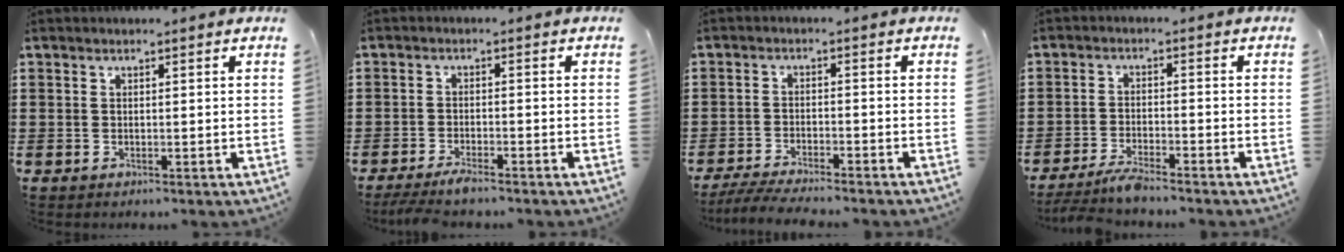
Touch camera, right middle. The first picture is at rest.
{"total": 2.8, "force": [-2.4, 0.1, 1.5], "torque": [-0.033, -0.004, -0.047]}
{"total": 4.1, "force": [-3.9, -0.1, 1.4], "torque": [-0.030, -0.010, -0.077]}
{"total": 3.6, "force": [-3.3, 0.1, 1.6], "torque": [-0.042, -0.008, -0.067]}